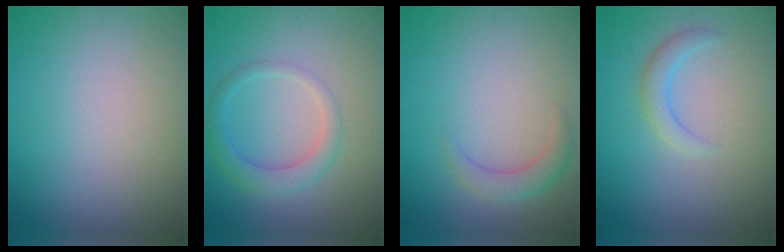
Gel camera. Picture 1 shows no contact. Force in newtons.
{"total": 2.7, "press": 2.7, "slide": 0.1}
{"total": 2.2, "press": 2.2, "slide": 0.1}
{"total": 1.8, "press": 1.8, "slide": 0.2}